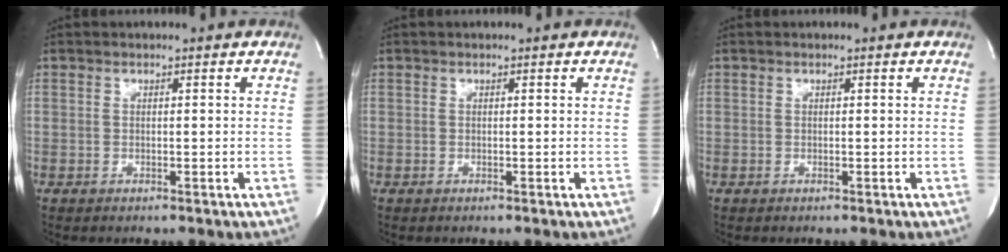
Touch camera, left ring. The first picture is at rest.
{"total": 0.0}
{"total": 0.0}